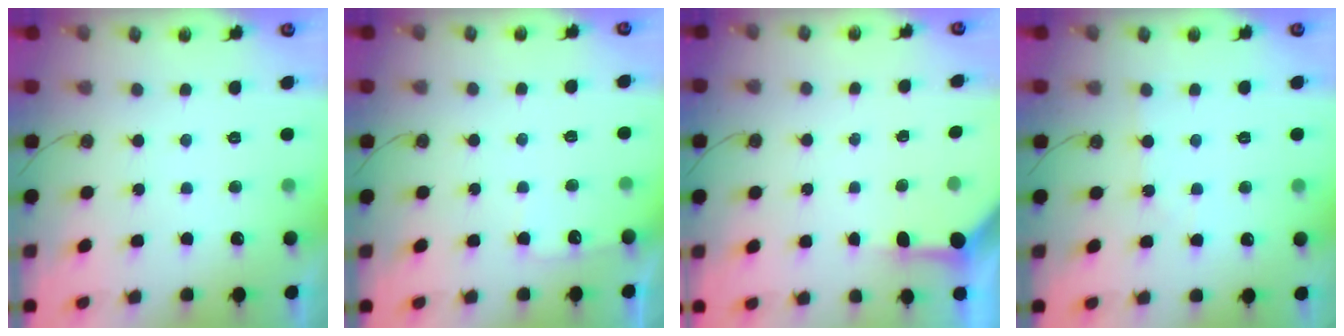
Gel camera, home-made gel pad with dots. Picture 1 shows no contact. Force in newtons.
{"total": 5.0, "press": 5.0, "slide": 0.5}
{"total": 3.4, "press": 3.3, "slide": 0.4}
{"total": 1.6, "press": 1.5, "slide": 0.3}